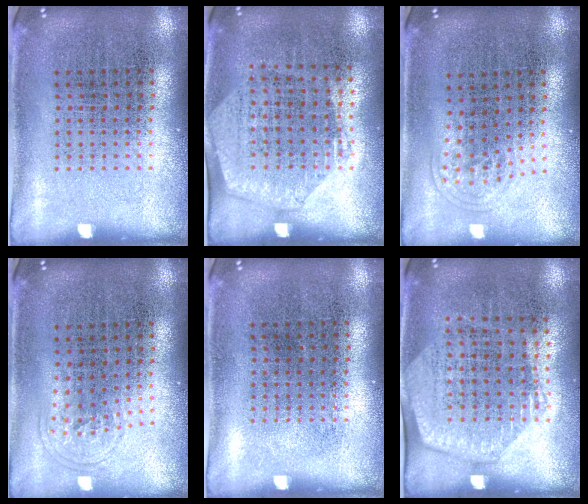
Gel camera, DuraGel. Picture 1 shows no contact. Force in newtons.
{"total": 1.5, "press": 1.3, "slide": 0.7}
{"total": 1.0, "press": 0.6, "slide": 0.8}
{"total": 0.9, "press": 0.6, "slide": 0.7}
{"total": 0.0}
{"total": 1.4, "press": 1.3, "slide": 0.6}